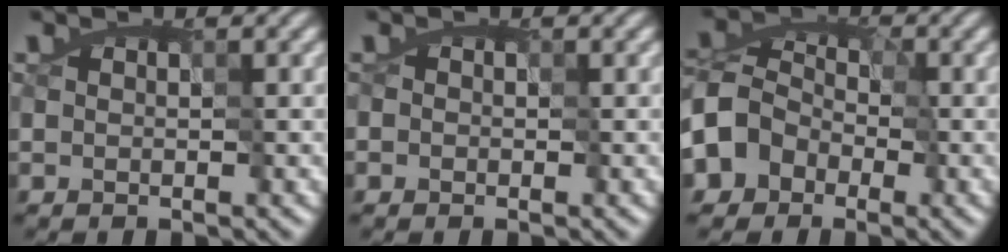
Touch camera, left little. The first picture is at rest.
{"total": 1.0, "force": [0.1, 0.9, 0.4], "torque": [-0.007, 0.004, 0.004]}
{"total": 5.2, "force": [-3.7, 3.5, 1.0], "torque": [-0.014, 0.013, -0.081]}